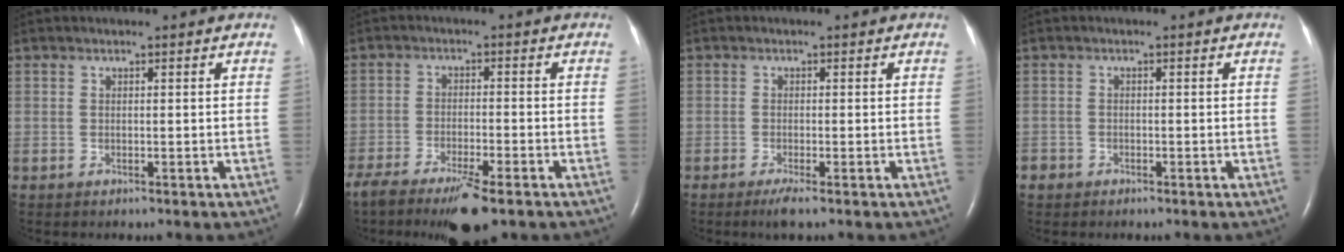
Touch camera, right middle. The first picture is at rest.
{"total": 10.7, "force": [-7.7, 1.6, 7.2], "torque": [-0.119, -0.024, -0.122]}
{"total": 2.0, "force": [-1.3, 0.1, 1.4], "torque": [-0.034, -0.006, -0.024]}
{"total": 1.4, "force": [-1.0, 0.9, 0.1], "torque": [-0.007, 0.003, -0.019]}